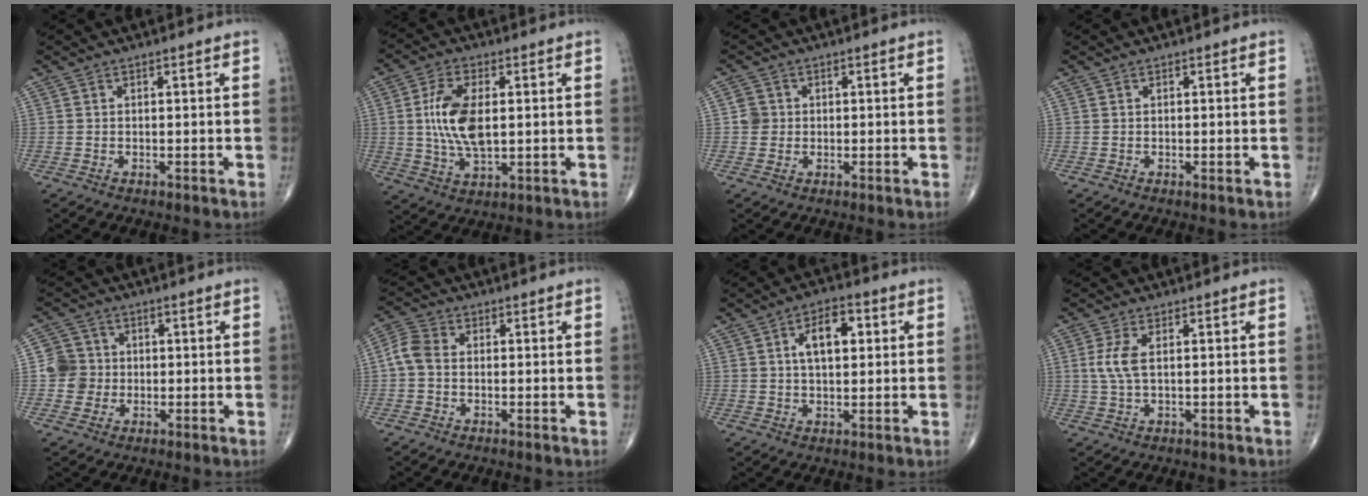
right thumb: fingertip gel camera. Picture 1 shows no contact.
{"total": 11.1, "force": [1.1, 5.6, 9.6], "torque": [-0.191, -0.005, 0.025]}
{"total": 2.6, "force": [0.1, 2.5, 0.6], "torque": [0.007, 0.006, 0.000]}
{"total": 0.0}
{"total": 5.5, "force": [-0.4, 5.4, 0.9], "torque": [0.011, 0.009, -0.014]}
{"total": 4.7, "force": [-0.4, 3.5, 3.2], "torque": [-0.066, 0.013, -0.019]}
{"total": 8.1, "force": [2.0, 4.3, 6.6], "torque": [-0.092, 0.008, 0.029]}
{"total": 4.2, "force": [0.6, 1.7, 3.8], "torque": [-0.103, 0.004, 0.014]}